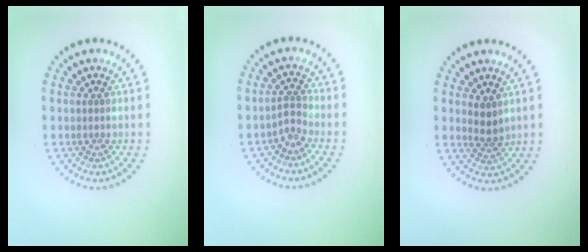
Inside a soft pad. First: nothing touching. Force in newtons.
{"total": 1.6, "press": 1.0, "slide": 1.2}
{"total": 1.7, "press": 1.3, "slide": 1.0}